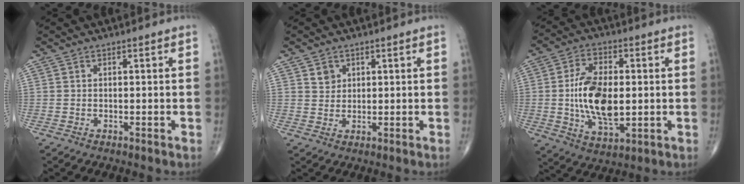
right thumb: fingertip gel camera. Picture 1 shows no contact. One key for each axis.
{"total": 2.6, "fx": 1.3, "fy": 2.1, "fz": 0.7, "tx": 0.001, "ty": -0.009, "tz": 0.022}
{"total": 14.2, "fx": -0.2, "fy": 7.4, "fz": 12.1, "tx": -0.215, "ty": -0.009, "tz": -0.001}